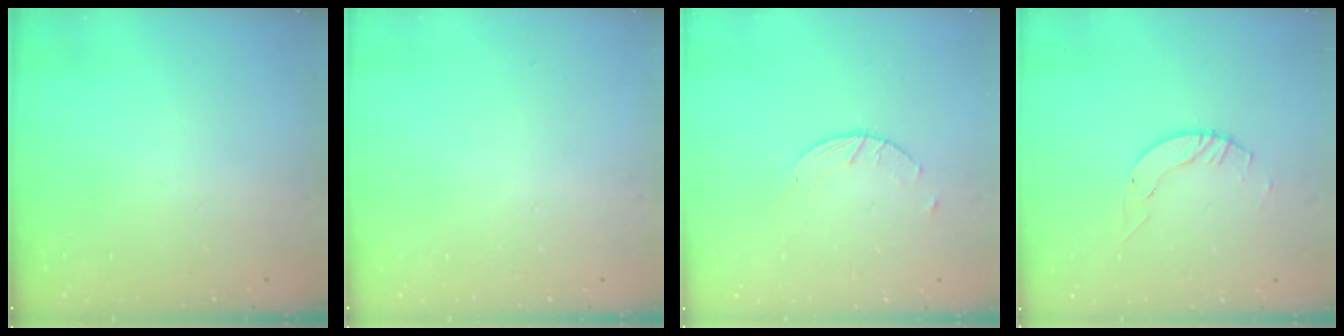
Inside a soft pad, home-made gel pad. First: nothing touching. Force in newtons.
{"total": 0.0}
{"total": 2.0, "press": 2.0, "slide": 0.3}
{"total": 2.1, "press": 2.1, "slide": 0.3}